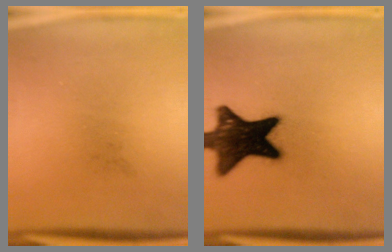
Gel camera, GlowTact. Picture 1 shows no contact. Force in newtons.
{"total": 18.2}